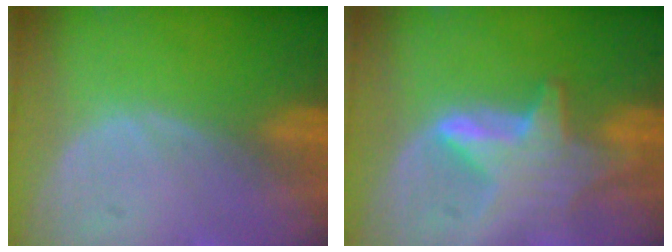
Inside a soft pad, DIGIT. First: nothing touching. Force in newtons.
{"total": 6.5, "press": 6.4, "slide": 1.4}